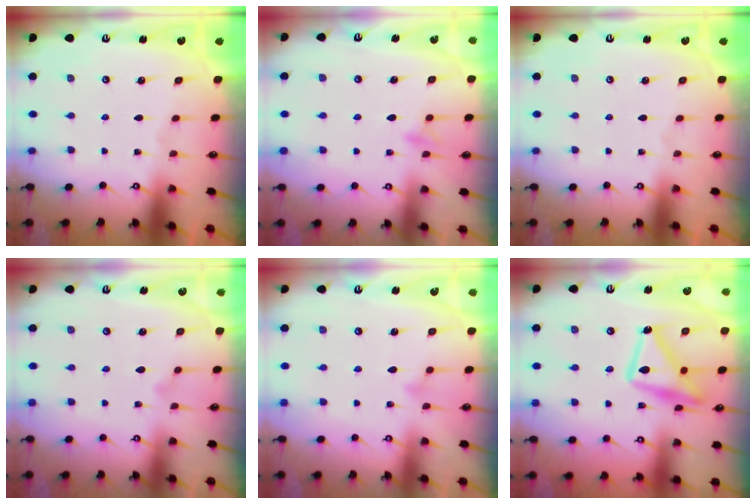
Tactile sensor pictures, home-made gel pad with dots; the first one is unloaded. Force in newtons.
{"total": 8.7, "press": 8.6, "slide": 0.9}
{"total": 0.0}
{"total": 6.7, "press": 6.7, "slide": 0.5}
{"total": 6.5, "press": 6.4, "slide": 0.4}
{"total": 16.6, "press": 16.6, "slide": 0.8}